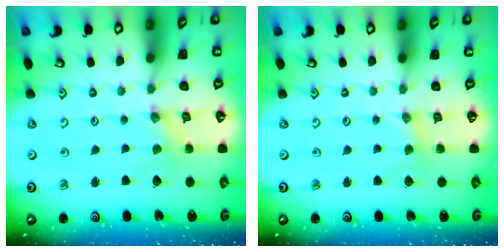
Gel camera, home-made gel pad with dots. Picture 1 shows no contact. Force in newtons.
{"total": 0.9, "press": 0.9, "slide": 0.2}